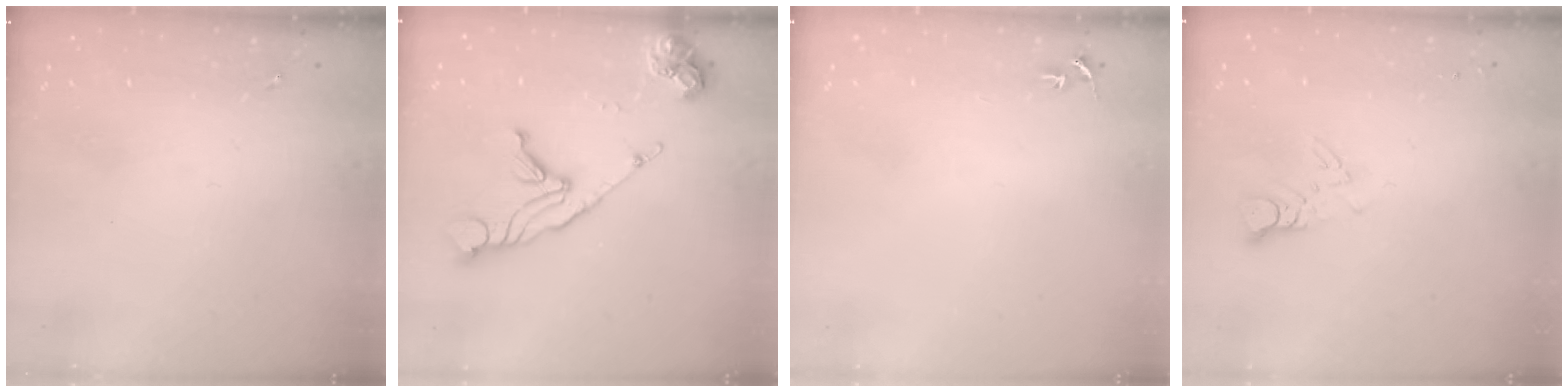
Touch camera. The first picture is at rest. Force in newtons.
{"total": 14.7, "press": 14.6, "slide": 1.7}
{"total": 3.1, "press": 3.1, "slide": 0.4}
{"total": 3.9, "press": 3.9, "slide": 0.4}